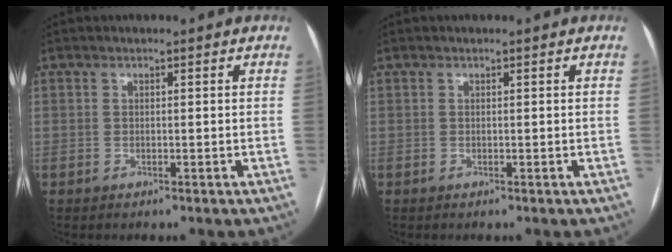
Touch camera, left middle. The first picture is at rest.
{"total": 0.0}